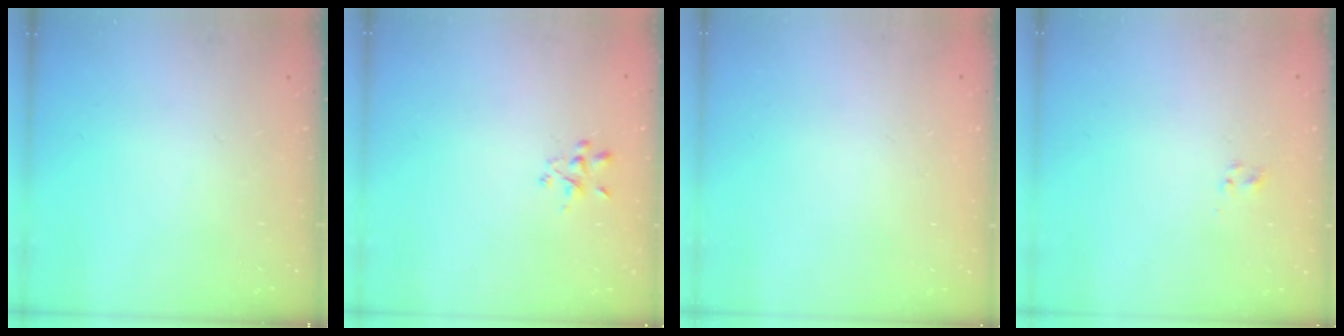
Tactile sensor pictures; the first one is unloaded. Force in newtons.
{"total": 2.2, "press": 2.0, "slide": 1.0}
{"total": 1.7, "press": 1.7, "slide": 0.2}
{"total": 1.3, "press": 1.1, "slide": 0.8}